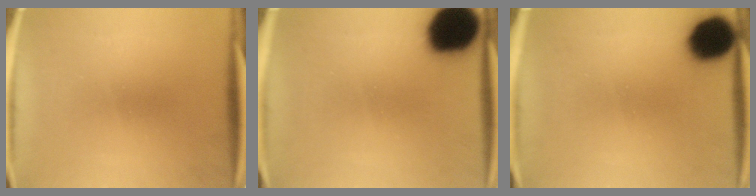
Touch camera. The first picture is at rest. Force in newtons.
{"total": 19.5}
{"total": 13.4}